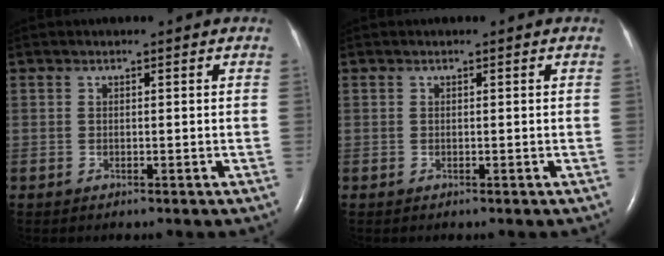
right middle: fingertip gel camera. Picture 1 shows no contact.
{"total": 0.0}